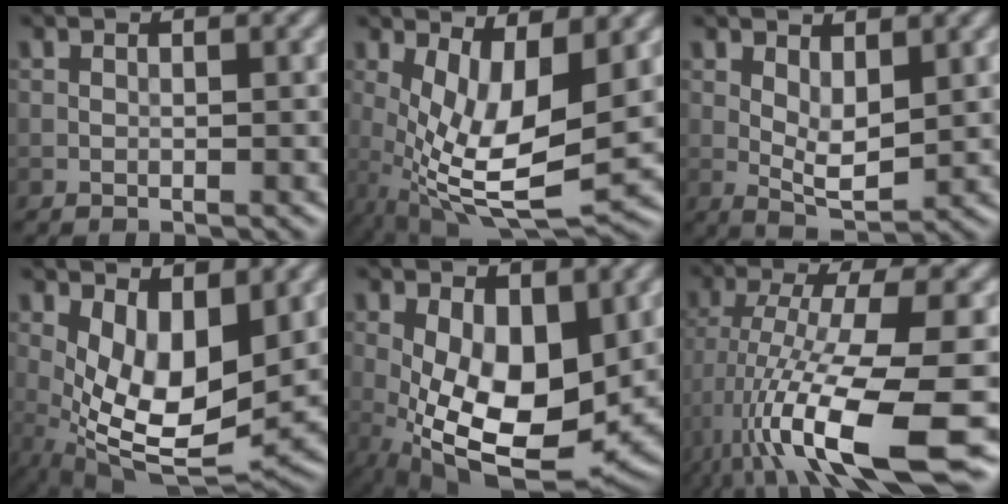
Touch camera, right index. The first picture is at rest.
{"total": 8.8, "force": [0.3, 3.0, 8.3], "torque": [-0.167, -0.020, 0.011]}
{"total": 3.5, "force": [1.0, 1.5, 3.0], "torque": [-0.057, -0.007, 0.024]}
{"total": 8.4, "force": [1.1, 4.0, 7.3], "torque": [-0.140, -0.020, 0.025]}
{"total": 11.0, "force": [-0.6, 5.8, 9.4], "torque": [-0.168, -0.028, 0.002]}
{"total": 13.3, "force": [-5.5, 2.8, 11.8], "torque": [-0.222, -0.017, -0.083]}